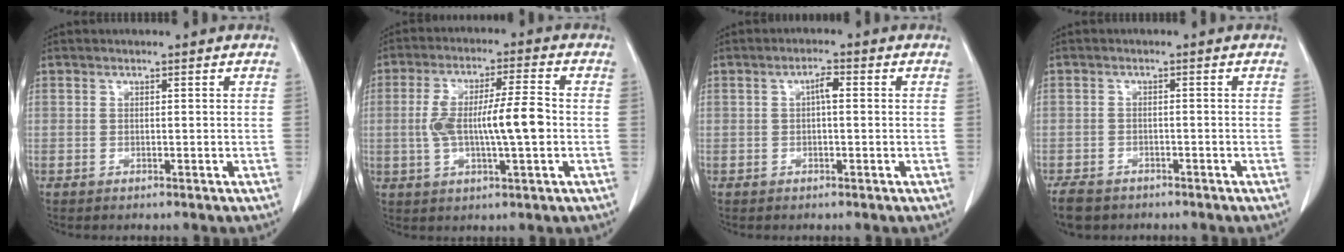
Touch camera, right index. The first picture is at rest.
{"total": 10.3, "force": [-0.8, 1.6, 10.1], "torque": [-0.187, 0.014, -0.014]}
{"total": 2.2, "force": [0.2, 0.6, 2.1], "torque": [-0.037, 0.005, 0.004]}
{"total": 5.3, "force": [-4.1, 2.9, 1.7], "torque": [-0.031, -0.003, -0.064]}